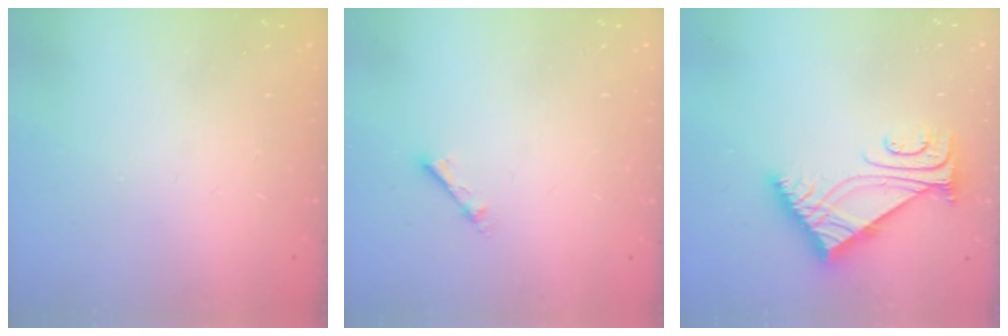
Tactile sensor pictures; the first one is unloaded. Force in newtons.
{"total": 3.3, "press": 3.2, "slide": 0.4}
{"total": 7.4, "press": 7.3, "slide": 1.0}